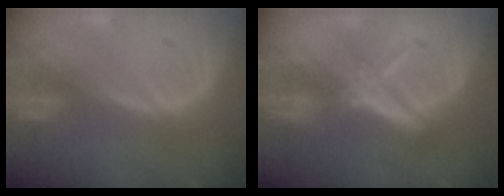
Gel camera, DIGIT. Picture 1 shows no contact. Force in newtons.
{"total": 5.8, "press": 5.3, "slide": 2.4}